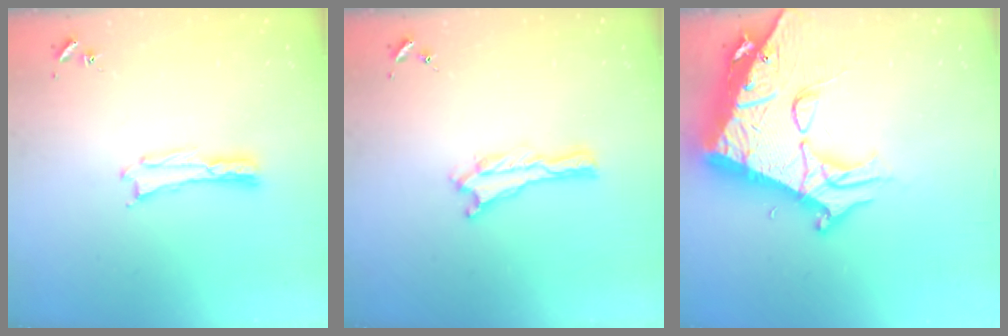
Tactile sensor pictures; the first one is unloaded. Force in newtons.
{"total": 0.0}
{"total": 15.8, "press": 15.7, "slide": 1.8}